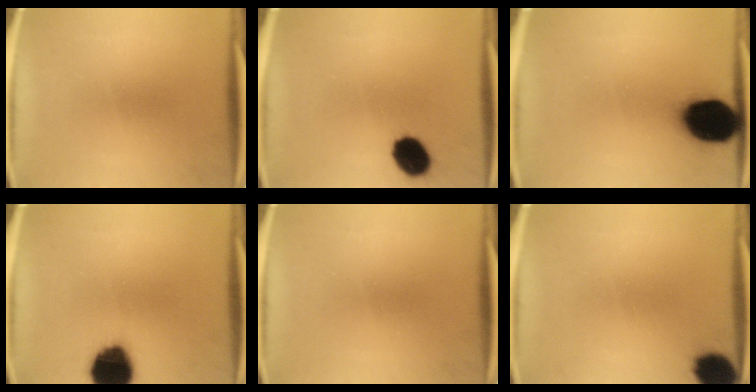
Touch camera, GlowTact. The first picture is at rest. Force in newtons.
{"total": 9.2}
{"total": 17.6}
{"total": 15.0}
{"total": 0.0}
{"total": 10.3}